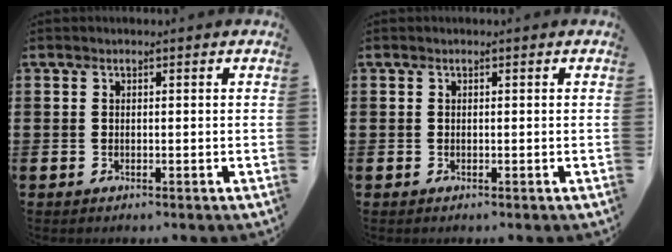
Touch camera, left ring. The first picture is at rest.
{"total": 0.0}